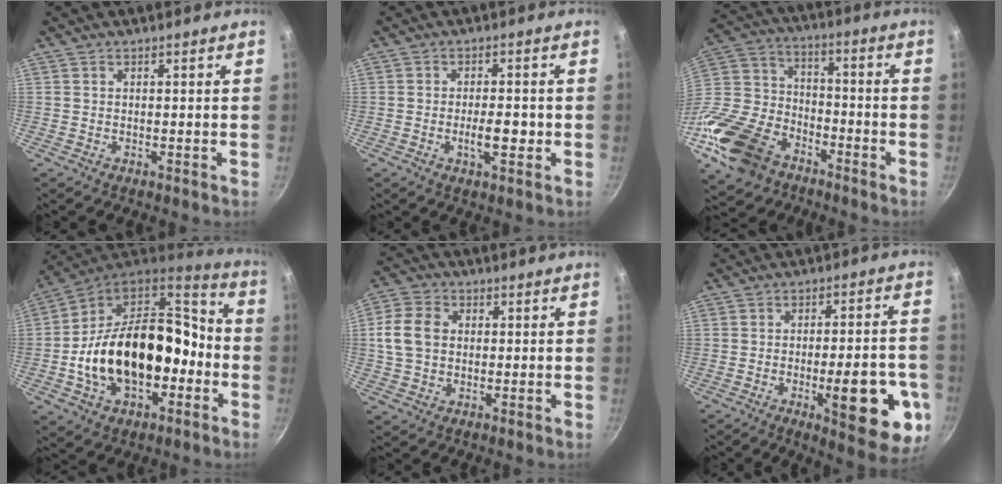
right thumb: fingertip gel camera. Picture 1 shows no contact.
{"total": 4.9, "force": [-1.1, 1.9, 4.4], "torque": [-0.057, 0.009, -0.017]}
{"total": 21.9, "force": [-12.1, 14.3, 11.4], "torque": [-0.231, 0.063, -0.232]}
{"total": 24.9, "force": [-4.6, 16.1, 18.4], "torque": [-0.285, 0.068, -0.070]}
{"total": 8.8, "force": [0.9, 6.8, 5.5], "torque": [-0.092, 0.008, 0.004]}
{"total": 17.5, "force": [-5.6, 5.7, 15.6], "torque": [-0.168, 0.014, -0.070]}